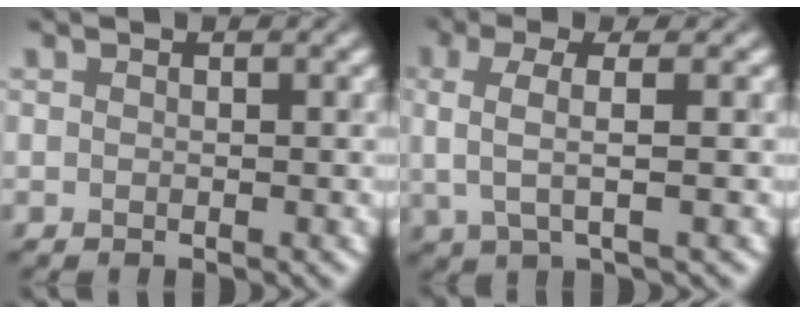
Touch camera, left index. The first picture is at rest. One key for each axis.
{"total": 3.5, "fx": 0.4, "fy": 1.1, "fz": 3.3, "tx": -0.061, "ty": 0.008, "tz": 0.010}